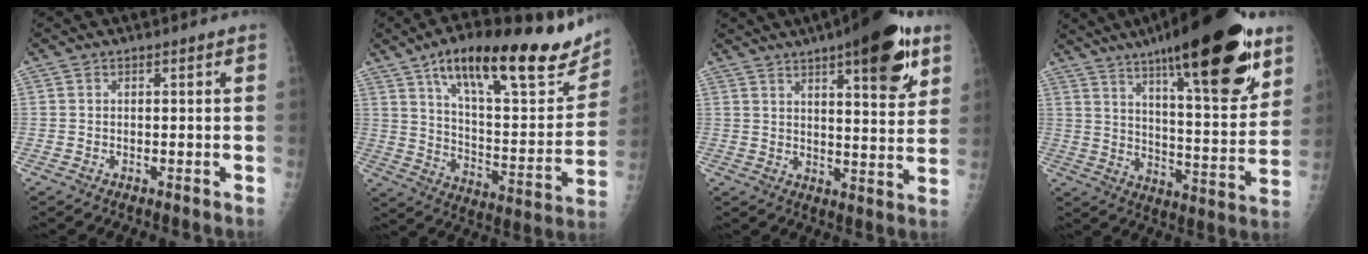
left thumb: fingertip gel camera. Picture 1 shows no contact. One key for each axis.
{"total": 27.5, "fx": 17.6, "fy": 8.7, "fz": 19.3, "tx": -0.247, "ty": -0.050, "tz": 0.275}
{"total": 21.9, "fx": 12.5, "fy": 6.0, "fz": 17.0, "tx": -0.222, "ty": -0.049, "tz": 0.182}
{"total": 27.6, "fx": 16.3, "fy": 7.2, "fz": 21.0, "tx": -0.292, "ty": -0.055, "tz": 0.250}